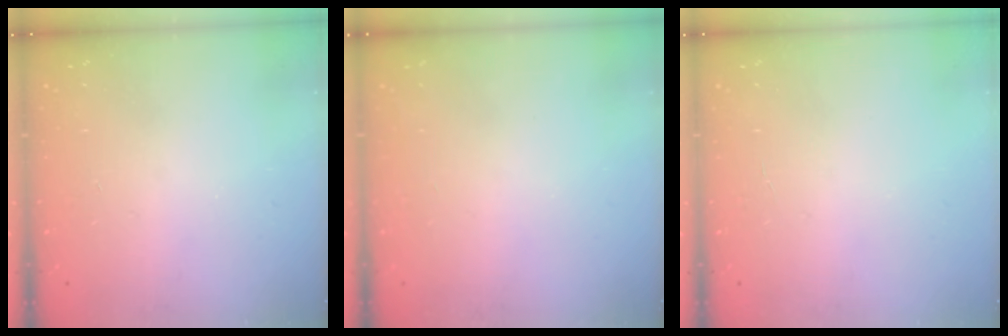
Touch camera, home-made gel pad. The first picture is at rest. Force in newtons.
{"total": 0.0}
{"total": 1.8, "press": 1.8, "slide": 0.2}